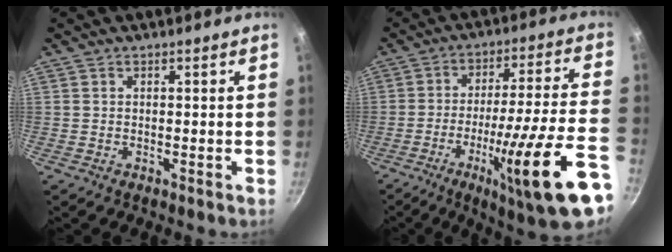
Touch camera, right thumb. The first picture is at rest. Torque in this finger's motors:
{"motor_torque": [0.24, 0.65, 1.20, -1.58, 0.12]}